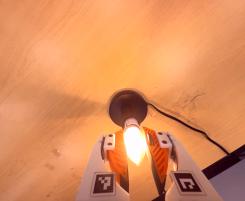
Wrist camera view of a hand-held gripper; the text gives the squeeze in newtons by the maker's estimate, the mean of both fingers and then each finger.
{"total": 13.8, "left": 12.7, "right": 15.0}